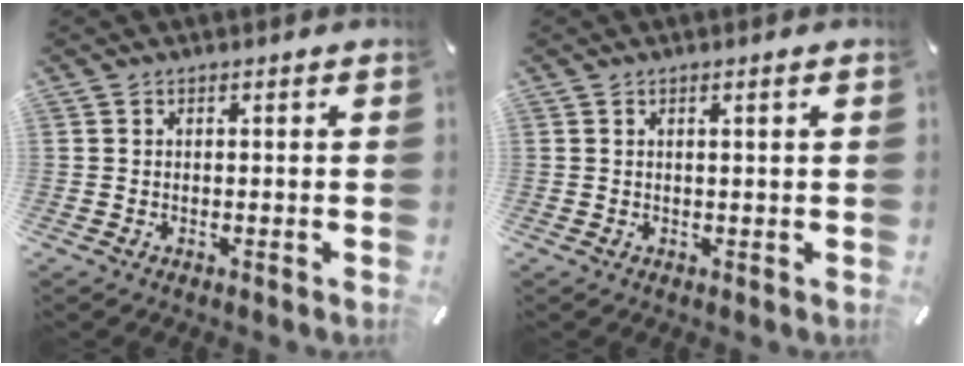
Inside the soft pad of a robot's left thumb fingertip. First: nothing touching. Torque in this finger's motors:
{"motor_torque": [-0.17, -0.40, 0.05, -0.01, -0.02]}